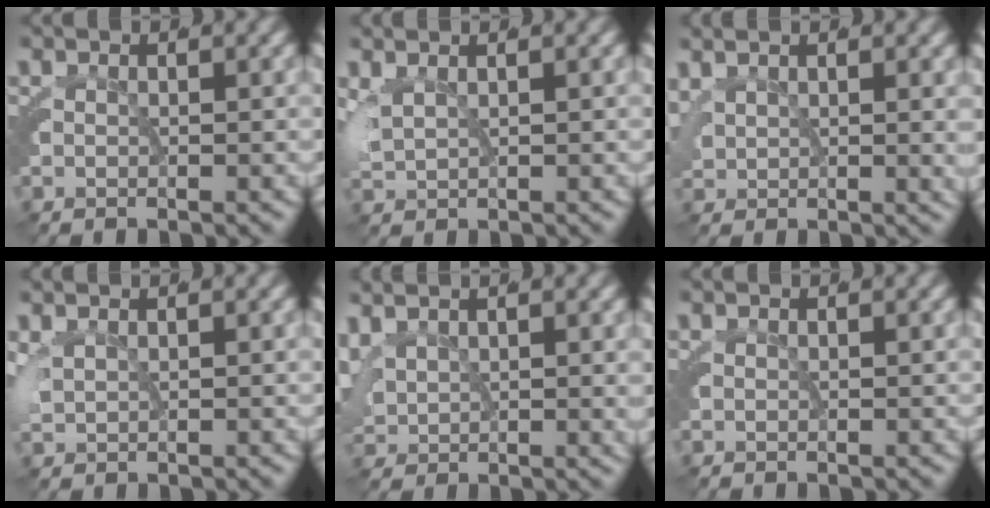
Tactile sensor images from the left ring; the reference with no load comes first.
{"total": 3.0, "force": [1.4, 1.8, 1.9], "torque": [-0.048, -0.002, 0.032]}
{"total": 2.7, "force": [1.9, 1.3, 1.4], "torque": [-0.033, -0.002, 0.037]}
{"total": 2.1, "force": [1.1, 1.3, 1.2], "torque": [-0.036, -0.003, 0.025]}
{"total": 3.5, "force": [2.0, 2.2, 1.7], "torque": [-0.049, -0.004, 0.043]}
{"total": 0.0}